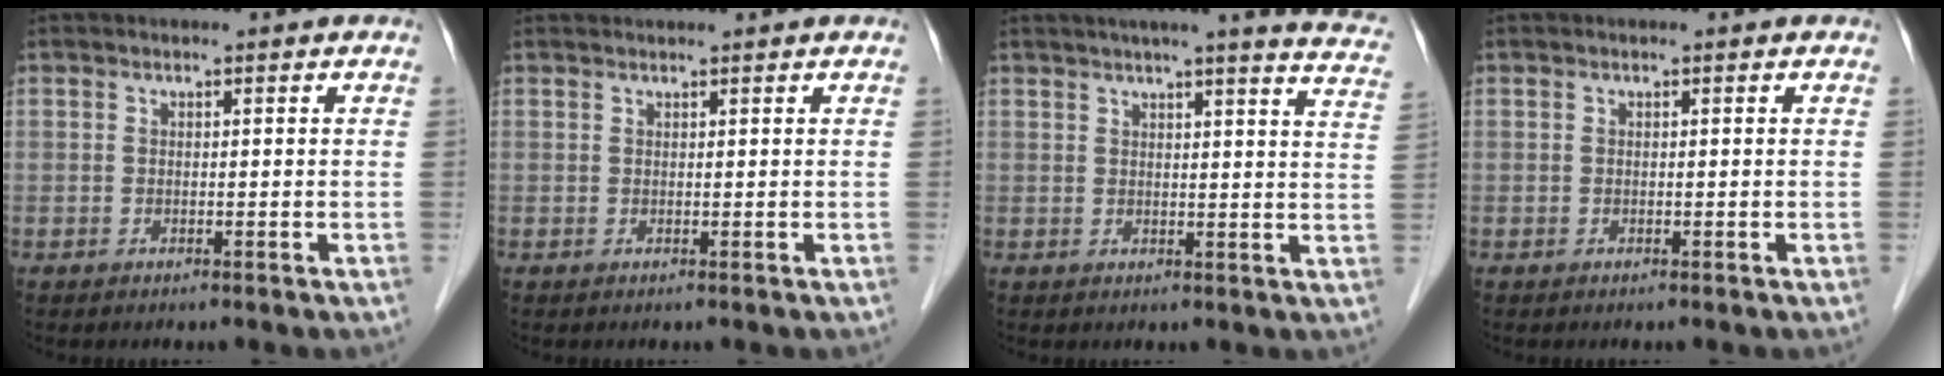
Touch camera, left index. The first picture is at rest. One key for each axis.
{"total": 2.3, "fx": 2.2, "fy": -0.2, "fz": 0.6, "tx": -0.005, "ty": 0.025, "tz": 0.037}
{"total": 17.7, "fx": 15.5, "fy": 0.1, "fz": 8.5, "tx": -0.107, "ty": -0.033, "tz": 0.169}
{"total": 0.0}